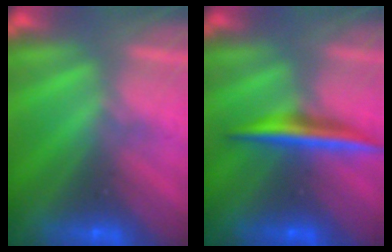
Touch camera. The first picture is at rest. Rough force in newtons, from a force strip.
{"total": 1.7}